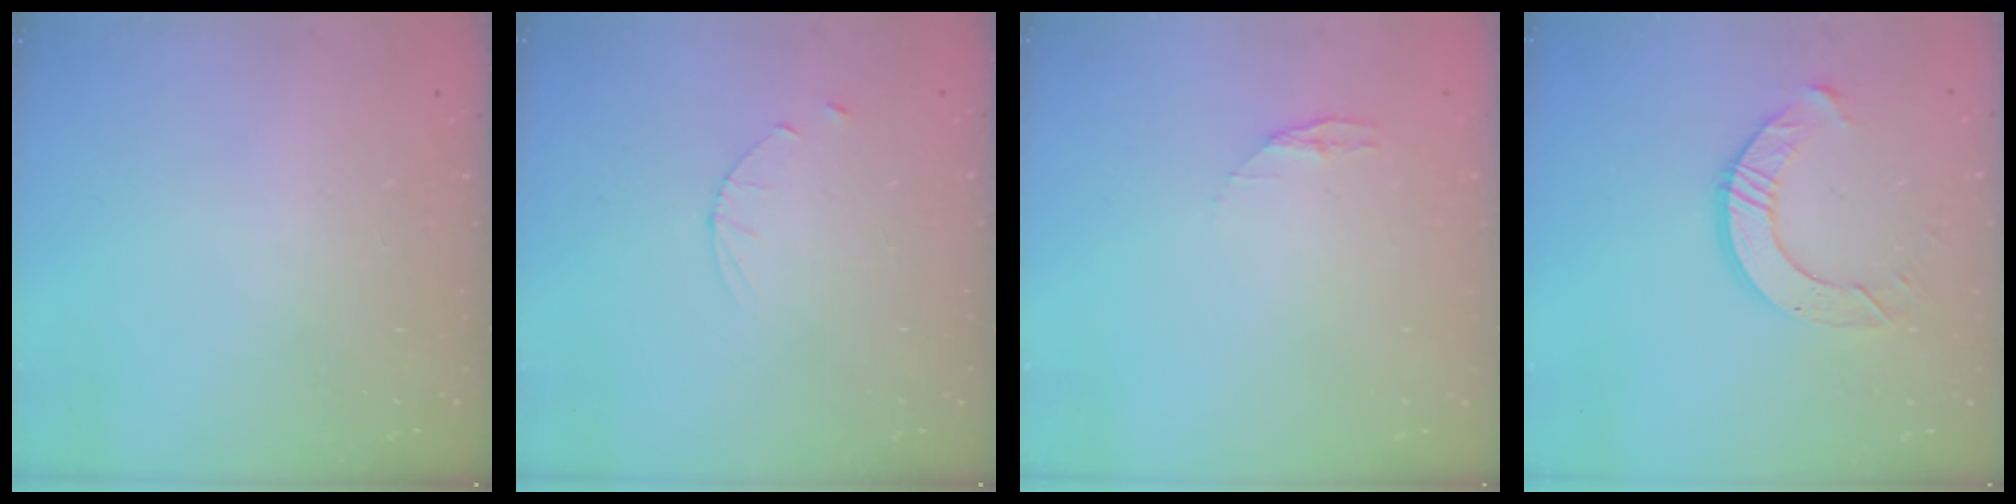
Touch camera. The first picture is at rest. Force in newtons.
{"total": 3.0, "press": 2.9, "slide": 0.4}
{"total": 3.4, "press": 3.4, "slide": 0.4}
{"total": 9.1, "press": 9.0, "slide": 0.7}